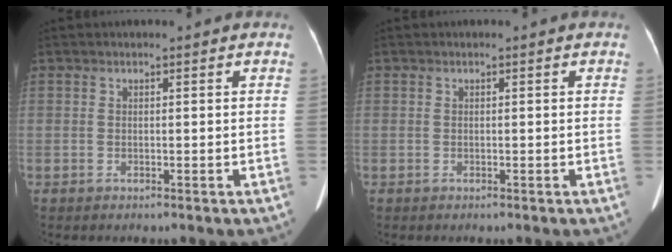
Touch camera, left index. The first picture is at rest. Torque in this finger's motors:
{"motor_torque": [0.02, 0.02, 0.03, 0.00]}